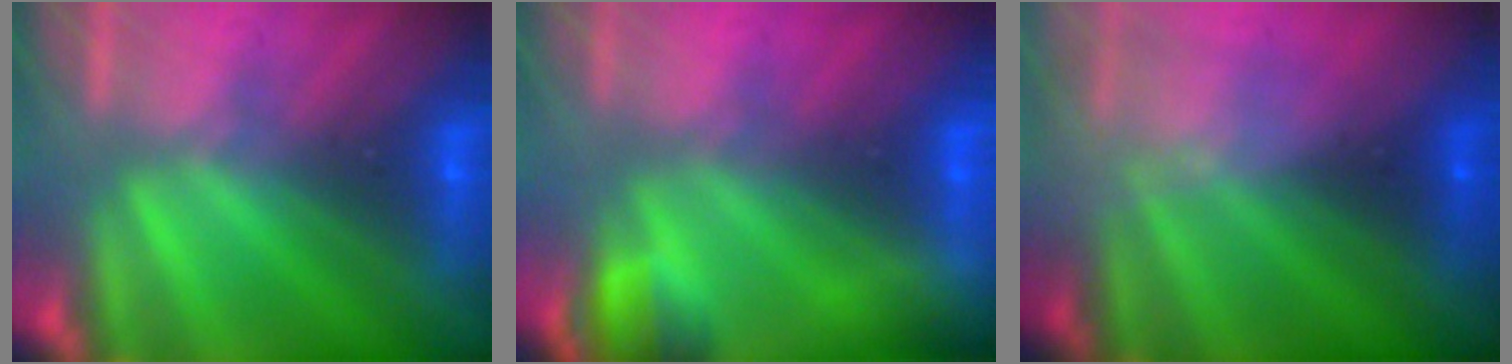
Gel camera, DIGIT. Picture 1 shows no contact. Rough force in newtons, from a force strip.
{"total": 4.9}
{"total": 2.3}